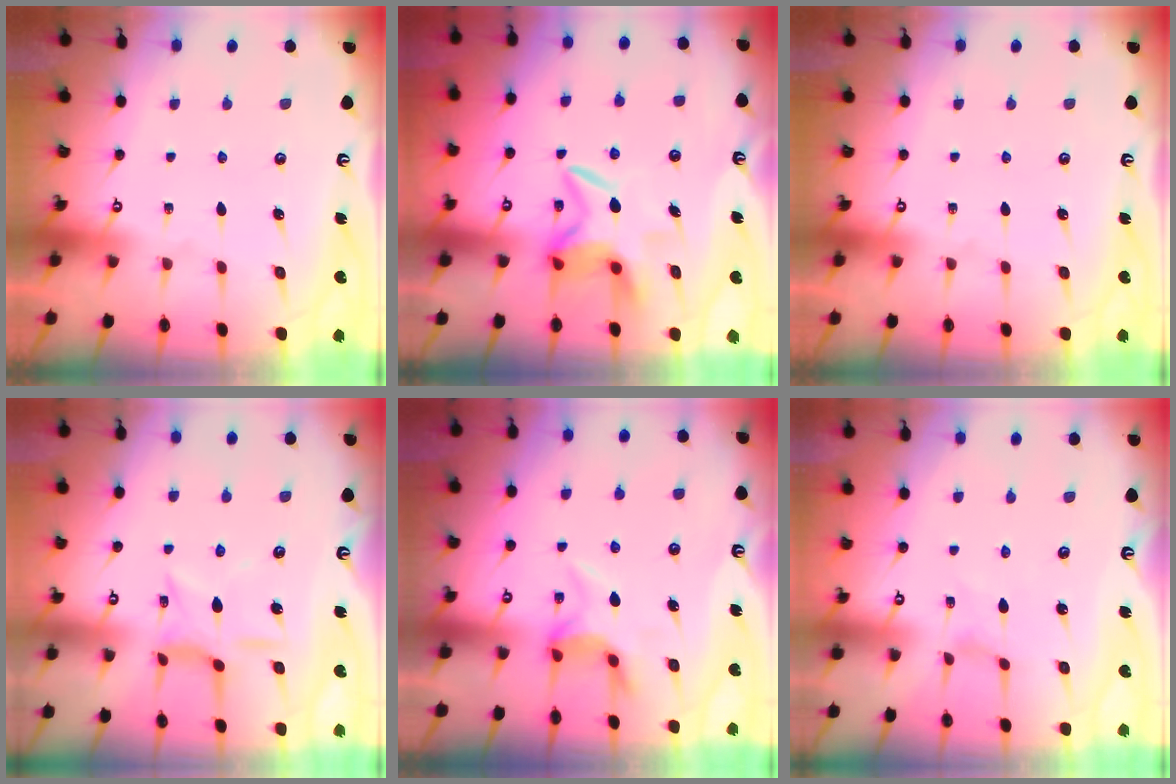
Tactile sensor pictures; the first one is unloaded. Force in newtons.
{"total": 6.7, "press": 6.6, "slide": 1.1}
{"total": 0.0}
{"total": 7.4, "press": 7.4, "slide": 0.6}
{"total": 5.2, "press": 5.1, "slide": 1.1}
{"total": 0.0}